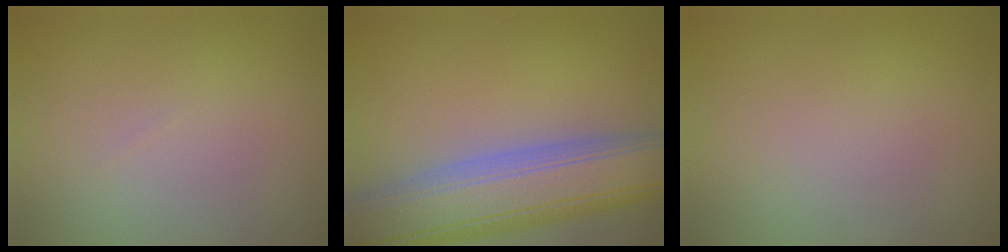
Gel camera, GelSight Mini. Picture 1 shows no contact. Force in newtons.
{"total": 10.9, "press": 10.9, "slide": 0.9}
{"total": 0.0}